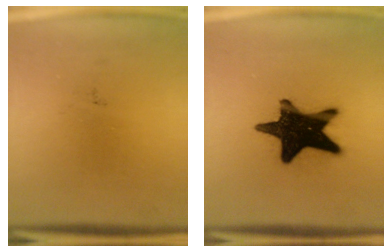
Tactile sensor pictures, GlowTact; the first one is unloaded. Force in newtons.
{"total": 19.3}